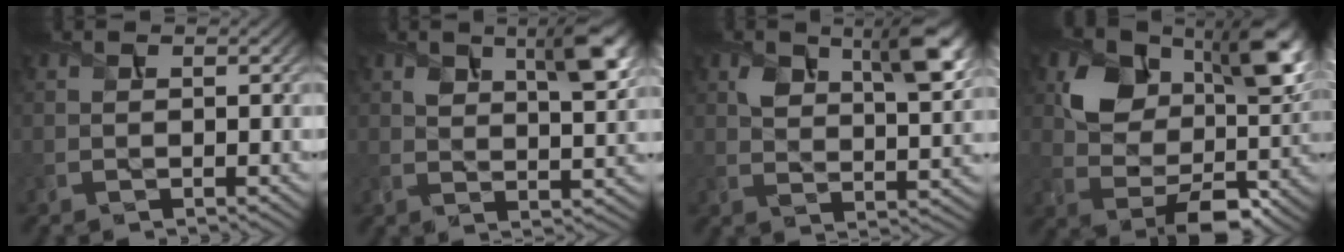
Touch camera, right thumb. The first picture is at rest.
{"total": 6.6, "force": [3.1, 2.7, 5.1], "torque": [-0.083, -0.007, 0.052]}
{"total": 7.8, "force": [3.7, 3.7, 5.8], "torque": [-0.098, -0.011, 0.061]}
{"total": 10.9, "force": [3.7, 7.3, 7.2], "torque": [-0.124, -0.017, 0.071]}